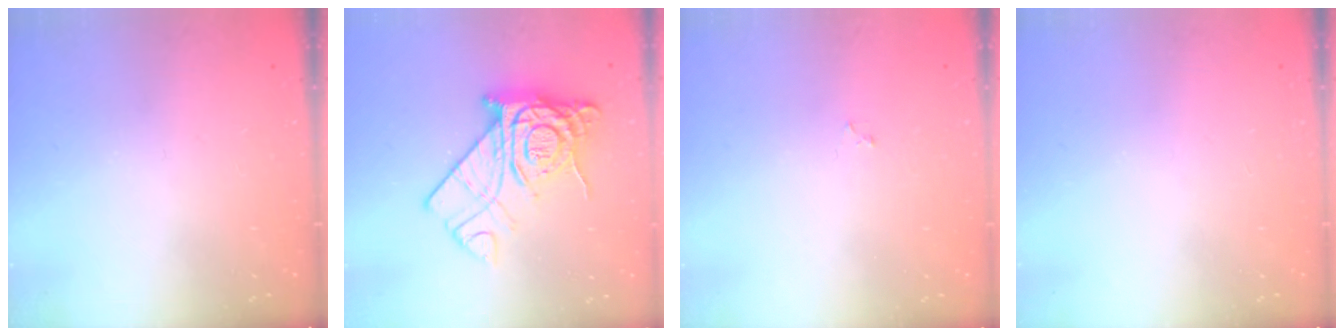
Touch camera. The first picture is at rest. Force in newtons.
{"total": 18.3, "press": 18.2, "slide": 1.7}
{"total": 2.2, "press": 2.1, "slide": 0.3}
{"total": 0.0}